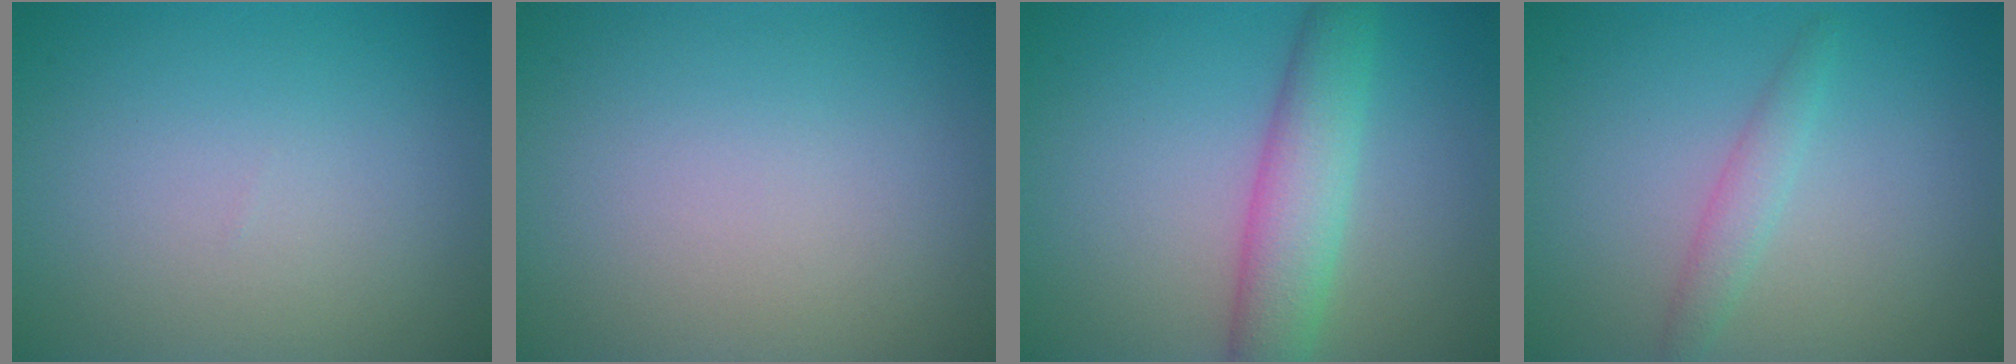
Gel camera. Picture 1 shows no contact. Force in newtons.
{"total": 0.0}
{"total": 4.7, "press": 4.7, "slide": 0.1}
{"total": 1.7, "press": 1.7, "slide": 0.1}